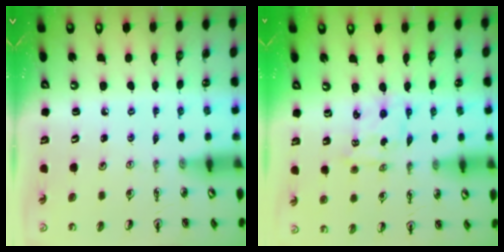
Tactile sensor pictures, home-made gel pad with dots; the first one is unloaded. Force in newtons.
{"total": 1.4, "press": 1.4, "slide": 0.2}